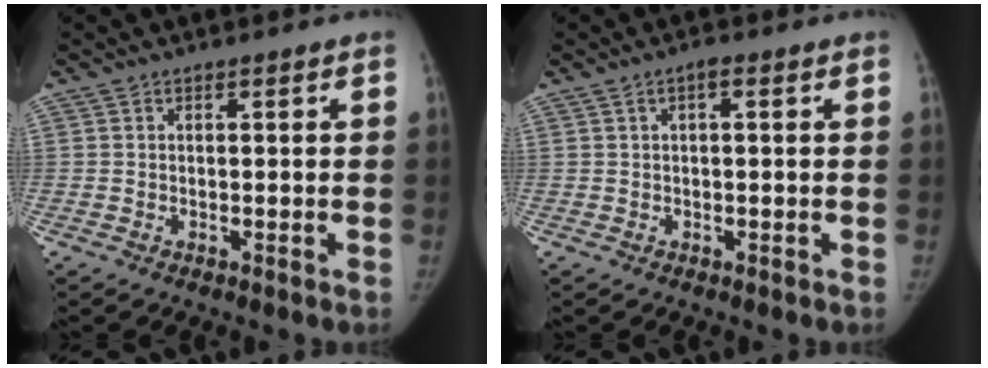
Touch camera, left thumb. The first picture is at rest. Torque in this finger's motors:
{"motor_torque": [-0.33, 0.16, -0.05, 0.22, 0.00]}